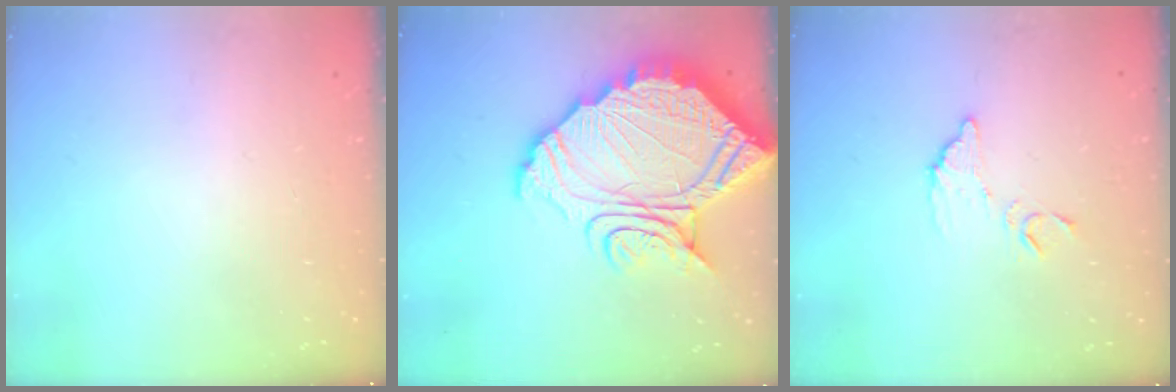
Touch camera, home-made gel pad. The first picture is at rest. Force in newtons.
{"total": 24.3, "press": 24.3, "slide": 2.1}
{"total": 8.9, "press": 8.9, "slide": 0.2}